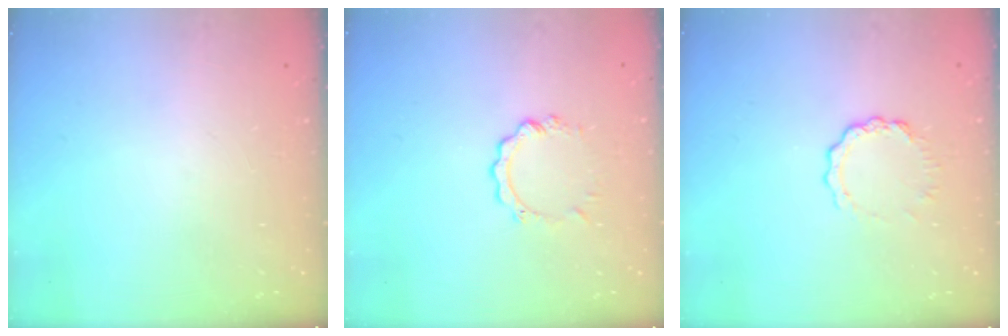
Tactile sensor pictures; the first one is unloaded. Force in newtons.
{"total": 4.0, "press": 4.0, "slide": 0.4}
{"total": 5.3, "press": 5.2, "slide": 0.6}